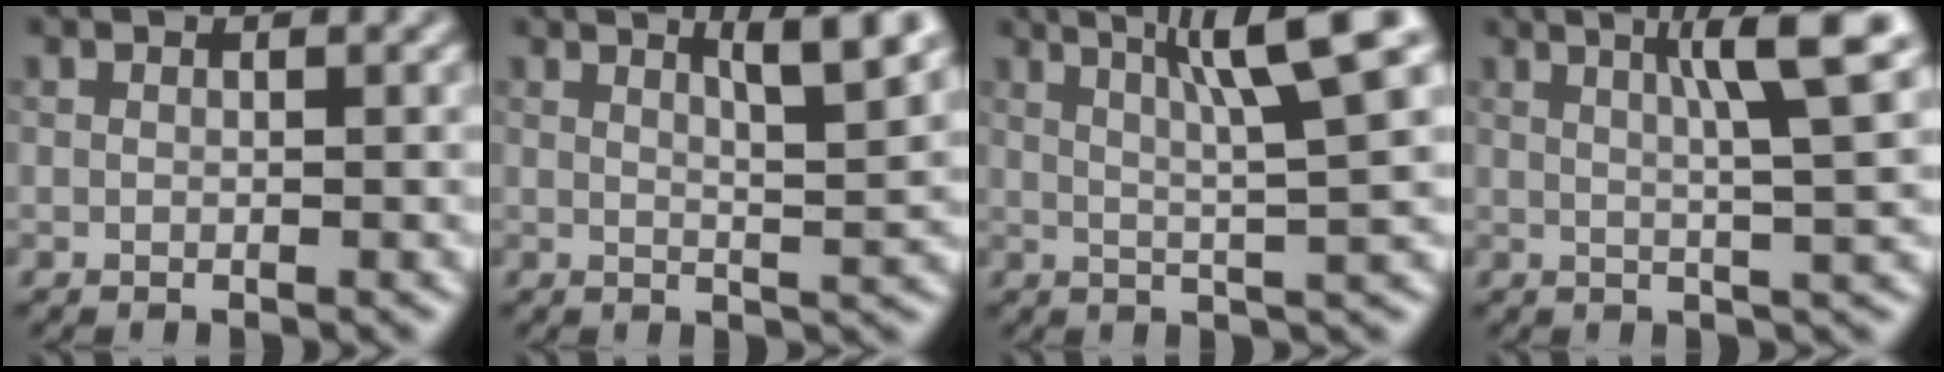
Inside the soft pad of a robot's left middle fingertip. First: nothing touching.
{"total": 4.8, "force": [2.8, 0.8, 3.9], "torque": [-0.048, 0.004, 0.042]}
{"total": 7.9, "force": [3.5, 0.9, 7.1], "torque": [-0.093, 0.017, 0.057]}
{"total": 7.1, "force": [2.8, 1.1, 6.5], "torque": [-0.079, 0.016, 0.041]}